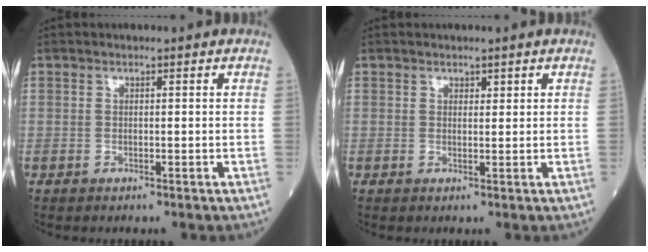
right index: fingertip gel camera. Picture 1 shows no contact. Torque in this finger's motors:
{"motor_torque": [-0.01, -0.01, -0.02, -0.01]}